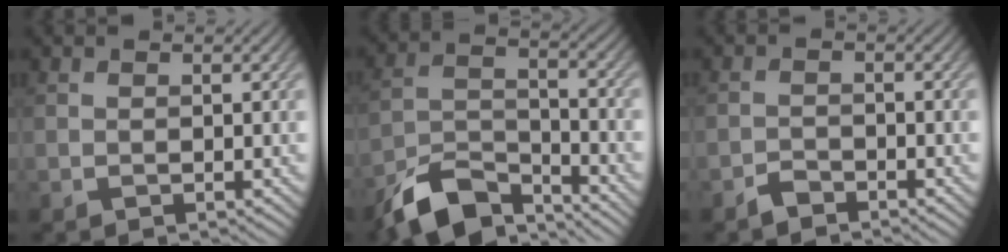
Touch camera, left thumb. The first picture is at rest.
{"total": 9.8, "force": [-8.0, 3.3, 4.6], "torque": [-0.090, -0.006, -0.163]}
{"total": 1.8, "force": [-1.6, 0.6, 0.5], "torque": [-0.007, 0.003, -0.035]}